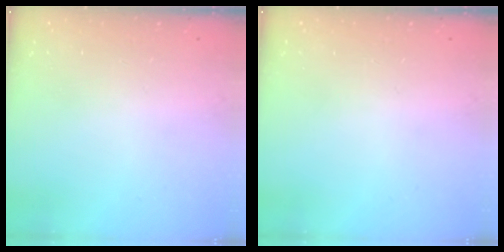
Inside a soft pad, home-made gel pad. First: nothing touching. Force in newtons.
{"total": 0.0}